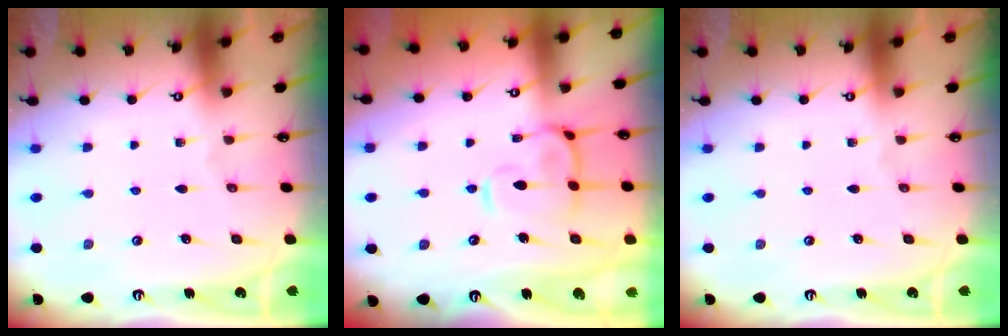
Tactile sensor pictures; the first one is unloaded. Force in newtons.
{"total": 6.5, "press": 6.4, "slide": 1.2}
{"total": 0.0}